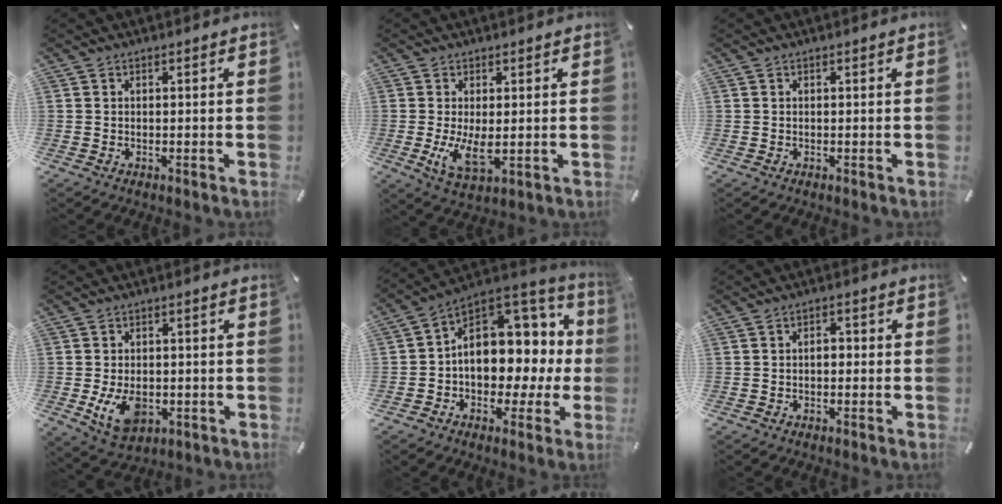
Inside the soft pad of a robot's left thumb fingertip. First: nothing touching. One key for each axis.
{"total": 7.0, "fx": 0.2, "fy": 3.3, "fz": 6.2, "tx": -0.127, "ty": -0.019, "tz": 0.000}
{"total": 0.0}
{"total": 8.3, "fx": -1.7, "fy": 5.7, "fz": 5.9, "tx": -0.110, "ty": 0.000, "tz": -0.029}
{"total": 12.7, "fx": 1.7, "fy": 10.0, "fz": 7.6, "tx": -0.104, "ty": -0.032, "tz": 0.031}
{"total": 2.6, "fx": -0.7, "fy": 1.6, "fz": 2.0, "tx": -0.038, "ty": 0.008, "tz": -0.015}